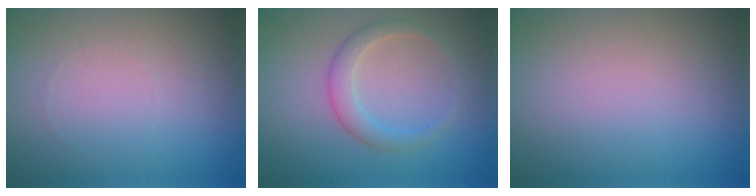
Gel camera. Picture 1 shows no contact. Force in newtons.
{"total": 2.3, "press": 2.3, "slide": 0.1}
{"total": 0.0}